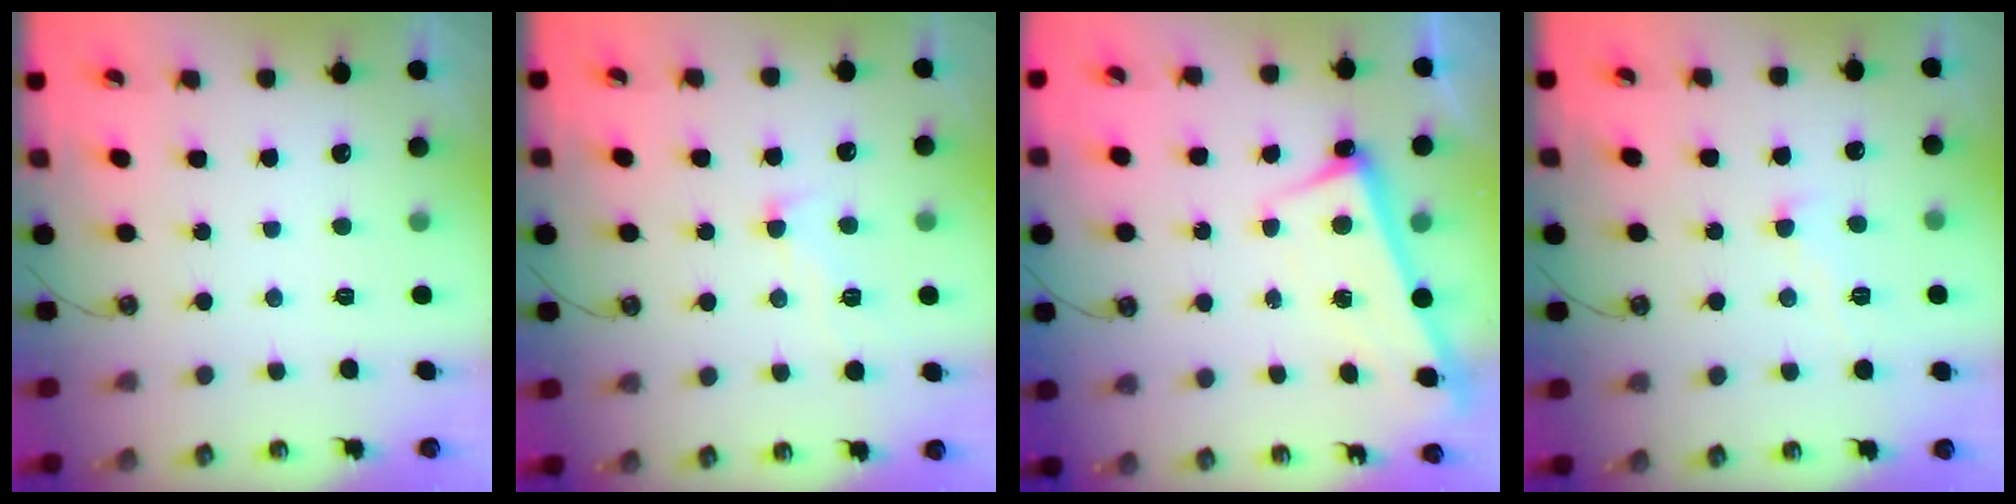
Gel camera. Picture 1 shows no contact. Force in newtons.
{"total": 3.5, "press": 3.4, "slide": 0.9}
{"total": 2.6, "press": 2.6, "slide": 0.5}
{"total": 3.1, "press": 3.0, "slide": 0.5}